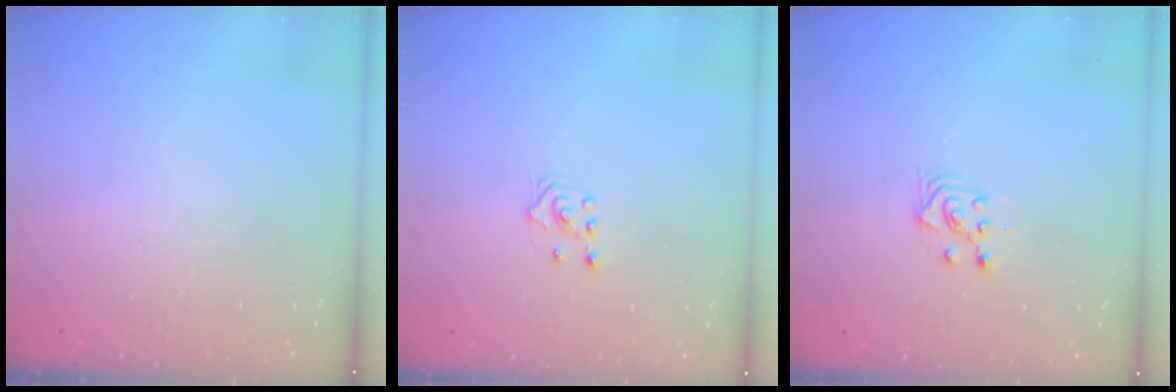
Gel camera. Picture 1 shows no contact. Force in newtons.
{"total": 2.7, "press": 2.6, "slide": 0.8}
{"total": 3.6, "press": 3.5, "slide": 0.9}